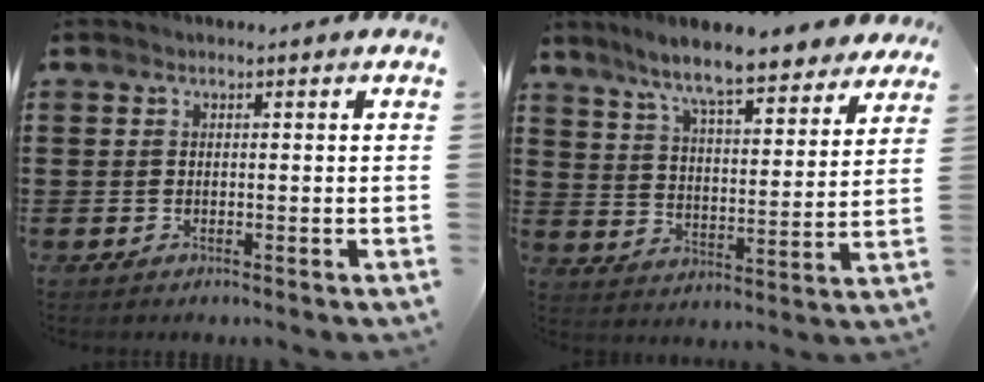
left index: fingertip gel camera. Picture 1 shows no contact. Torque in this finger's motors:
{"motor_torque": [1.34, -0.80, 1.05, 0.21]}